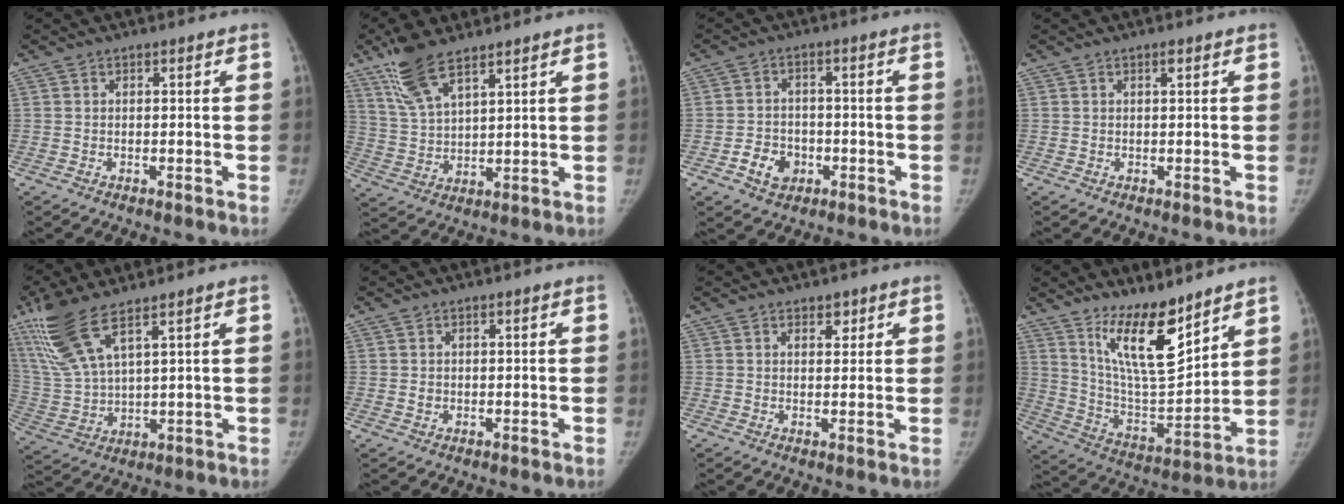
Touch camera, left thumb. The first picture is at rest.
{"total": 10.0, "force": [6.9, 3.5, 6.3], "torque": [-0.117, -0.024, 0.145]}
{"total": 6.1, "force": [-2.5, 4.9, 2.8], "torque": [-0.027, 0.016, -0.037]}
{"total": 0.6, "force": [0.3, 0.2, 0.5], "torque": [-0.003, 0.001, 0.003]}
{"total": 13.4, "force": [8.3, 3.9, 9.8], "torque": [-0.222, -0.025, 0.180]}
{"total": 1.2, "force": [-0.1, 1.1, 0.5], "torque": [-0.004, 0.002, 0.000]}
{"total": 2.0, "force": [1.2, 1.4, 0.8], "torque": [0.010, -0.005, 0.016]}
{"total": 15.0, "force": [10.5, 4.4, 9.8], "torque": [-0.131, -0.086, 0.200]}